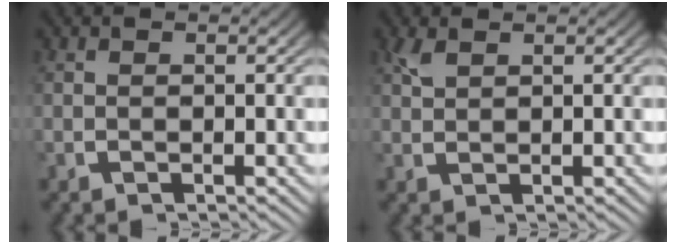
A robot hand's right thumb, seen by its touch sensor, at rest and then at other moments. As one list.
[{"total": 1.2, "force": [1.1, 0.4, 0.4], "torque": [-0.009, 0.002, 0.025]}]